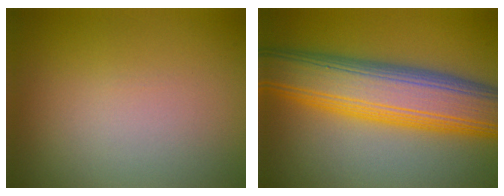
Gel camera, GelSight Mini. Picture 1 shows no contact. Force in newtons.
{"total": 10.8, "press": 10.8, "slide": 0.4}